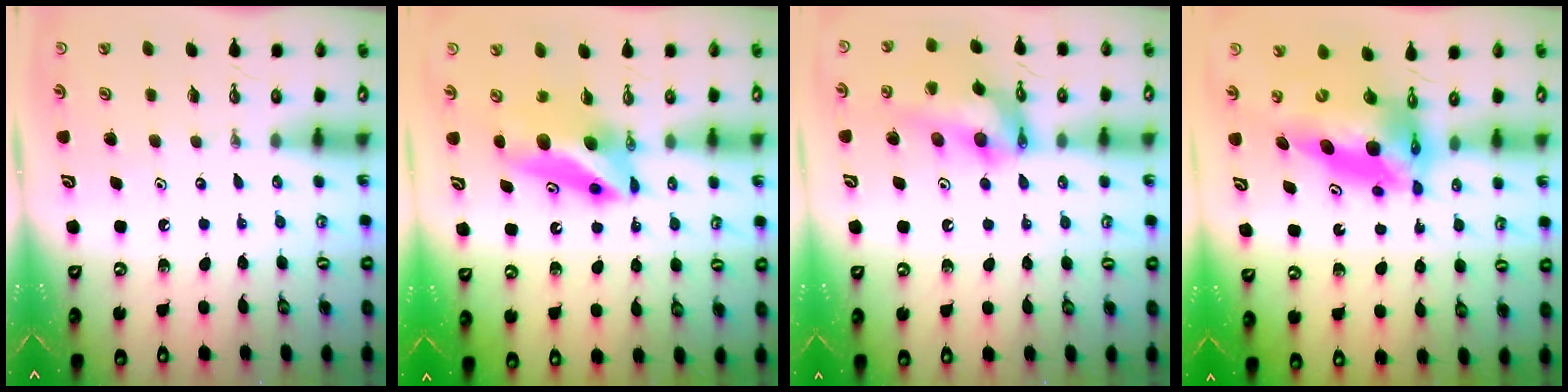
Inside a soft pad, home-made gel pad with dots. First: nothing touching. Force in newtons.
{"total": 10.3, "press": 6.9, "slide": 7.7}
{"total": 15.5, "press": 15.4, "slide": 1.7}
{"total": 13.9, "press": 13.8, "slide": 1.2}